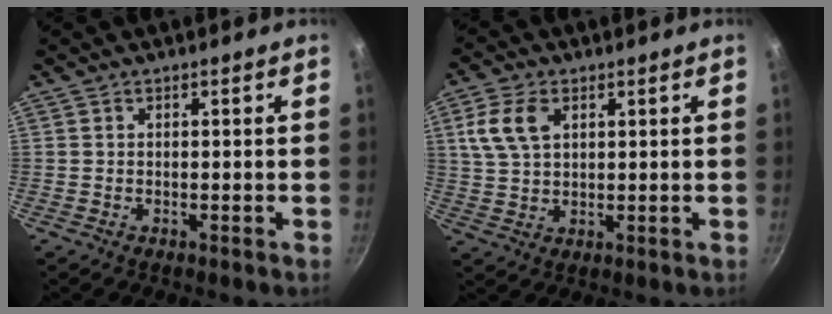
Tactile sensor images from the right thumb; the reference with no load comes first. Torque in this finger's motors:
{"motor_torque": [-0.41, 0.50, -0.04, 0.10, 0.04]}